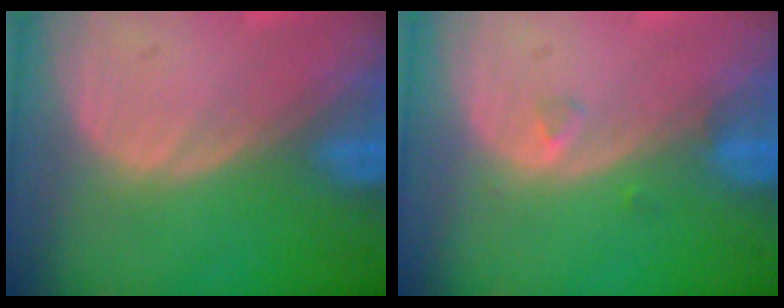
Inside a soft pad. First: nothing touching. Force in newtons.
{"total": 1.0, "press": 1.0, "slide": 0.2}